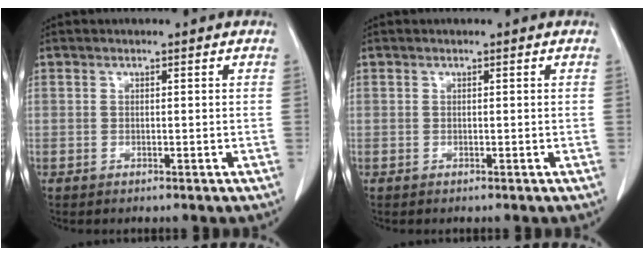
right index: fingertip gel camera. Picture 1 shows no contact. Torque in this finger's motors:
{"motor_torque": [-0.02, 0.02, 0.00, 0.00]}